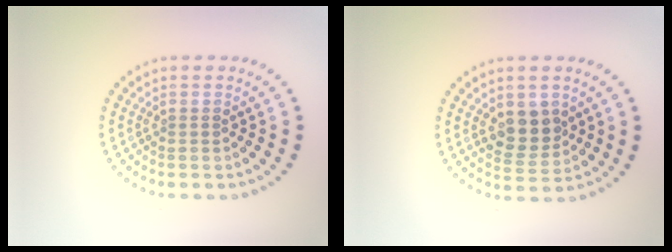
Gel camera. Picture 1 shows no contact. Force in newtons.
{"total": 3.4, "press": 3.3, "slide": 0.9}